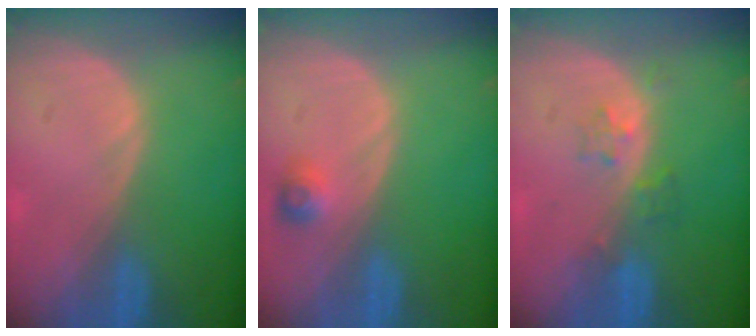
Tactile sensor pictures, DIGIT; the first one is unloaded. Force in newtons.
{"total": 2.5, "press": 2.3, "slide": 1.0}
{"total": 2.6, "press": 2.6, "slide": 0.2}